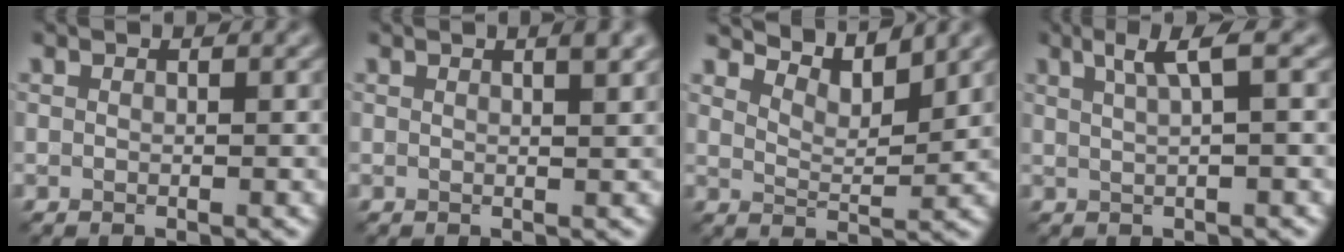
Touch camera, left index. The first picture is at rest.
{"total": 2.0, "force": [1.1, 0.5, 1.6], "torque": [-0.013, 0.003, 0.010]}
{"total": 5.1, "force": [4.7, 0.8, 1.7], "torque": [-0.038, -0.001, 0.071]}
{"total": 3.2, "force": [1.4, 0.6, 2.8], "torque": [-0.037, 0.007, 0.023]}